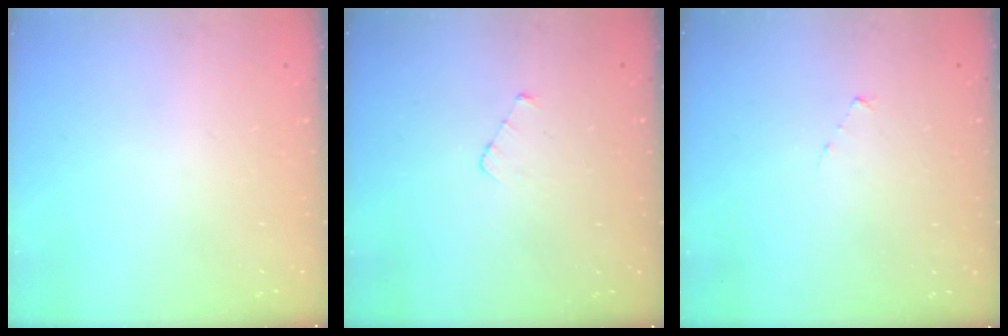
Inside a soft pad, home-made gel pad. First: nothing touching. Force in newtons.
{"total": 2.9, "press": 2.9, "slide": 0.3}
{"total": 2.7, "press": 2.7, "slide": 0.3}